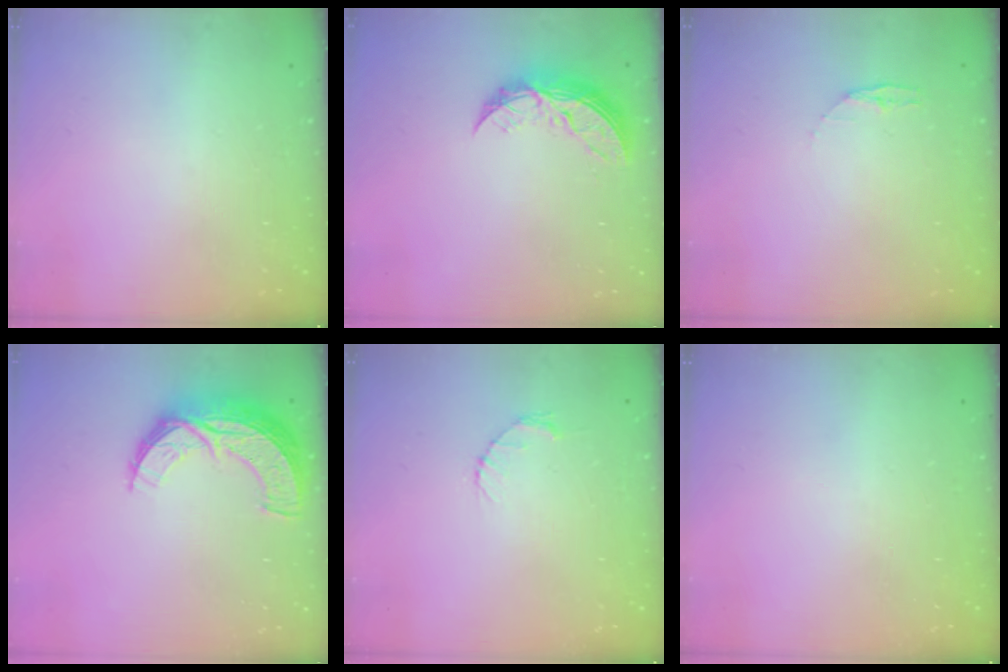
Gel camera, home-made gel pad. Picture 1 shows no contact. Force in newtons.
{"total": 9.3, "press": 9.3, "slide": 0.5}
{"total": 3.4, "press": 3.4, "slide": 0.4}
{"total": 12.8, "press": 12.7, "slide": 1.0}
{"total": 2.7, "press": 2.7, "slide": 0.4}
{"total": 0.0}